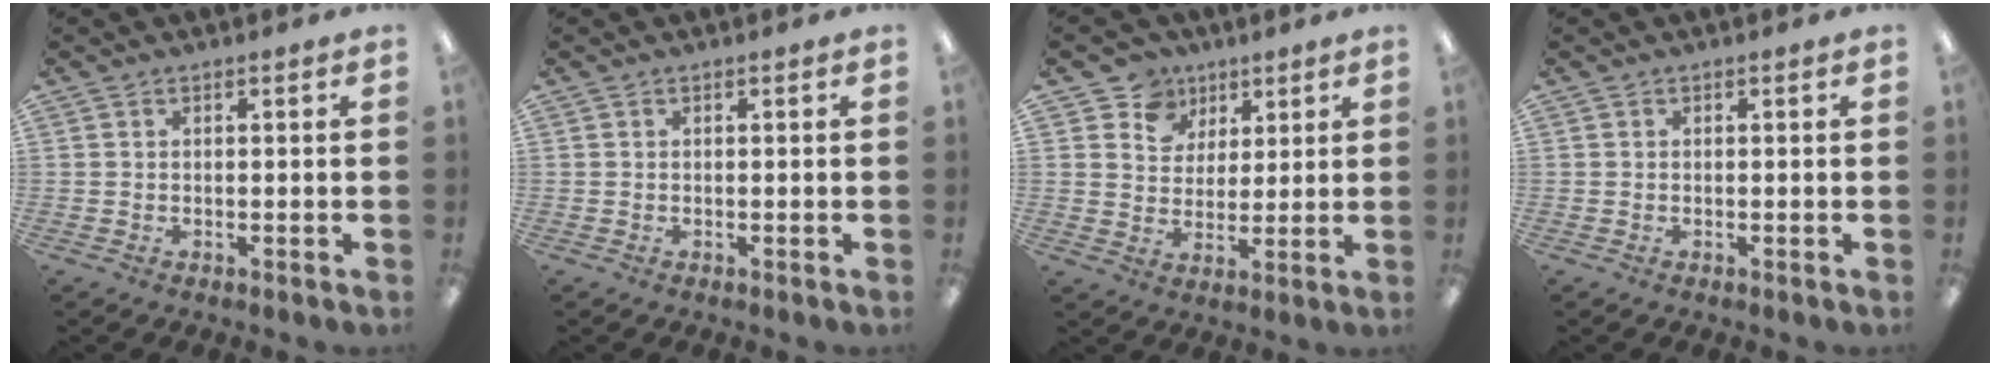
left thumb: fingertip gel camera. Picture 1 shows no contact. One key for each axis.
{"total": 0.0}
{"total": 7.9, "fx": 4.4, "fy": 6.5, "fz": 0.5, "tx": -0.025, "ty": -0.028, "tz": 0.083}
{"total": 0.0}